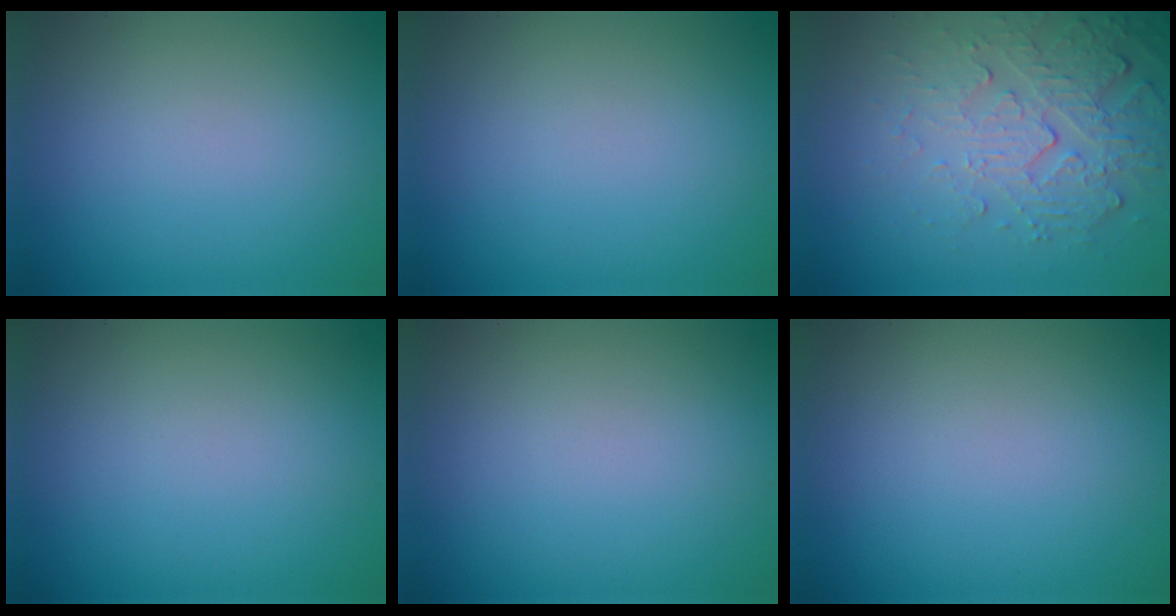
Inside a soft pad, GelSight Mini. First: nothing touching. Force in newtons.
{"total": 0.0}
{"total": 5.4, "press": 3.7, "slide": 4.0}
{"total": 0.0}
{"total": 0.0}
{"total": 0.0}